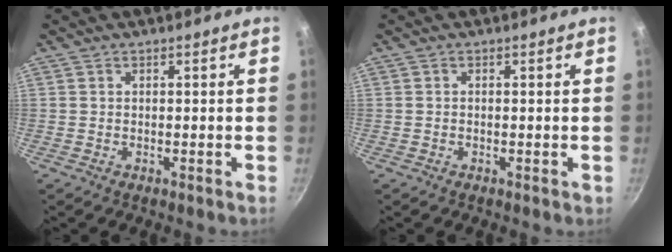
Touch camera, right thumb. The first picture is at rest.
{"total": 0.0}